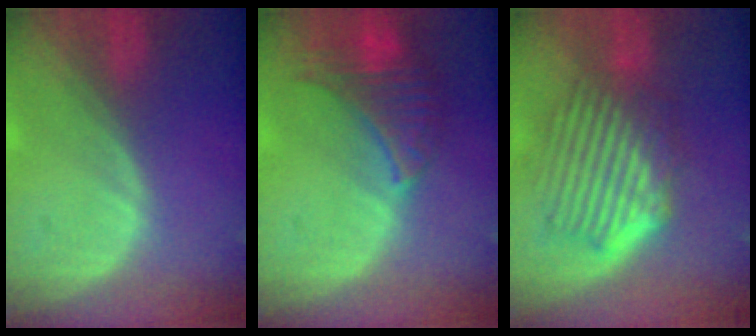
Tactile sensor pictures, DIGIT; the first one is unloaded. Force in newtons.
{"total": 8.0, "press": 7.4, "slide": 3.0}
{"total": 9.4, "press": 8.3, "slide": 4.6}